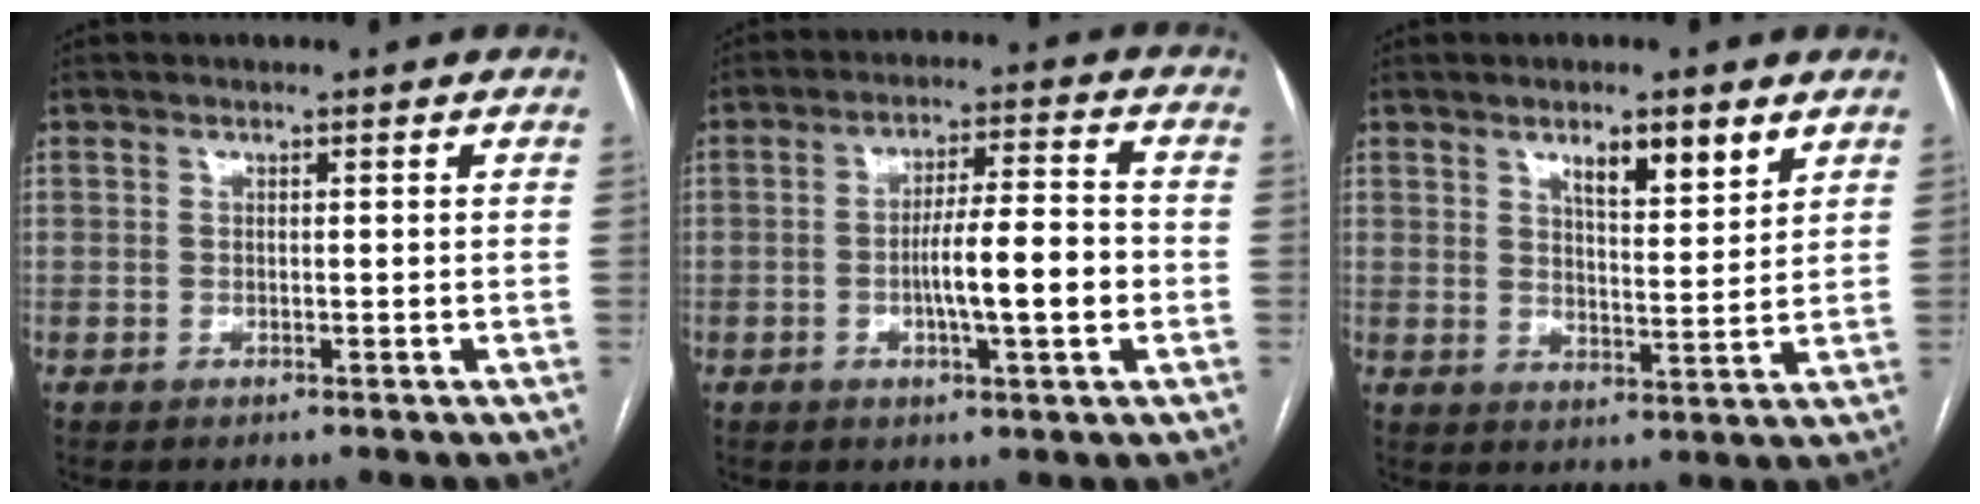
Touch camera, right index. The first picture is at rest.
{"total": 8.9, "force": [-1.6, 1.1, 8.7], "torque": [-0.140, 0.012, -0.026]}
{"total": 6.5, "force": [4.2, 1.5, 4.7], "torque": [-0.077, -0.005, 0.065]}